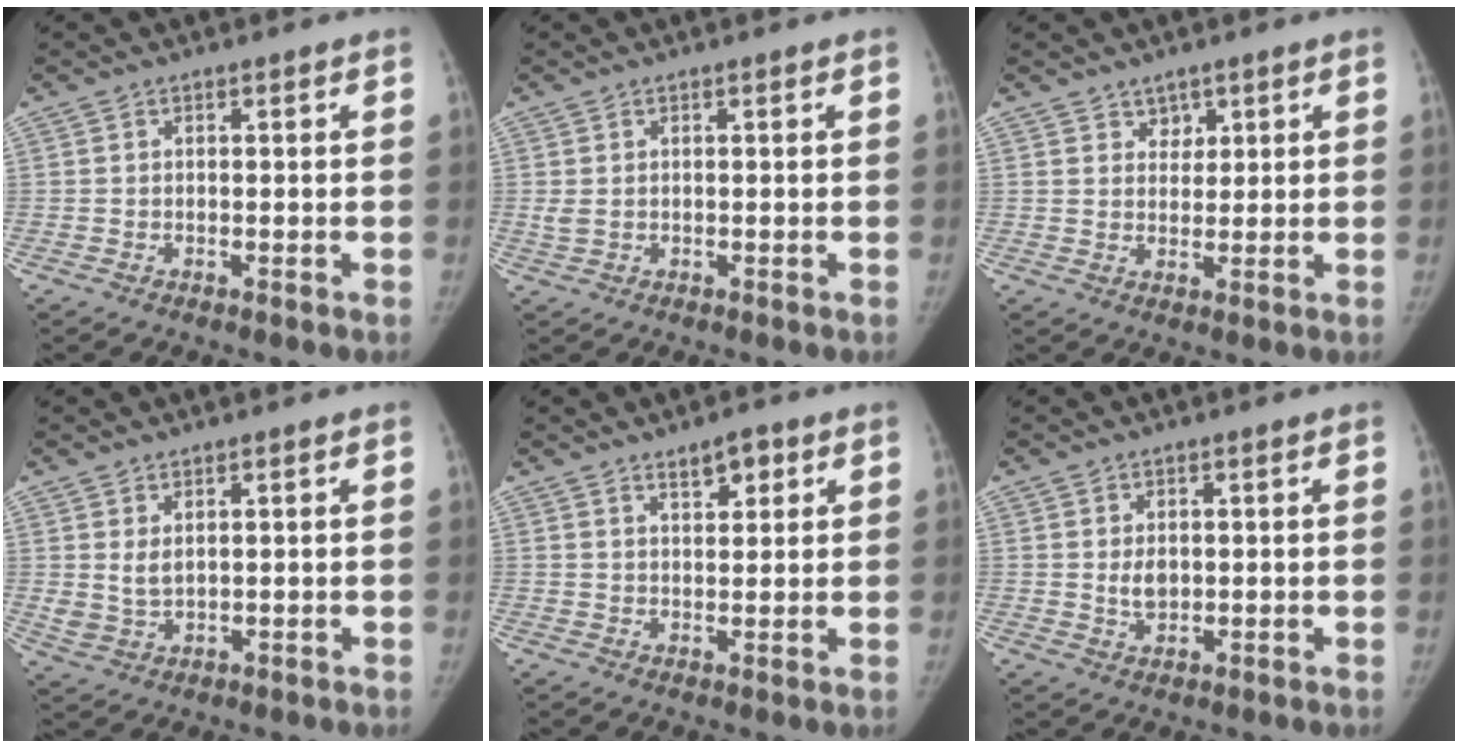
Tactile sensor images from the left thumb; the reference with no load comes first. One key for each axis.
{"total": 1.3, "fx": 0.3, "fy": 0.9, "fz": 1.0, "tx": -0.024, "ty": 0.000, "tz": 0.009}
{"total": 2.6, "fx": 1.8, "fy": 1.9, "fz": 0.3, "tx": 0.019, "ty": -0.013, "tz": 0.028}
{"total": 3.2, "fx": 1.1, "fy": 1.9, "fz": 2.3, "tx": -0.044, "ty": -0.011, "tz": 0.035}
{"total": 3.8, "fx": 2.4, "fy": 1.7, "fz": 2.4, "tx": -0.021, "ty": -0.015, "tz": 0.036}
{"total": 3.1, "fx": 0.4, "fy": 2.2, "fz": 2.1, "tx": -0.026, "ty": -0.007, "tz": 0.012}